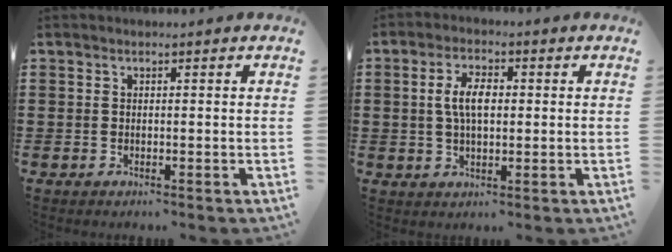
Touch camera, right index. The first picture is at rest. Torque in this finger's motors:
{"motor_torque": [0.30, -0.29, 0.37, 0.12]}